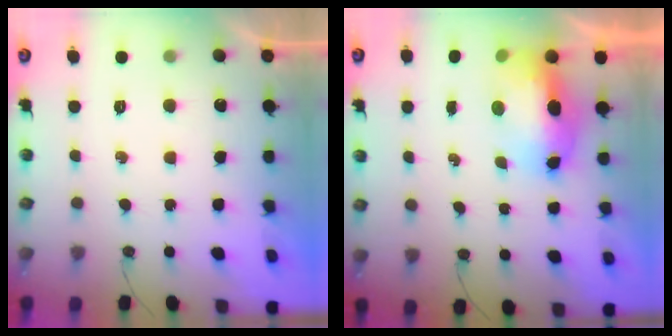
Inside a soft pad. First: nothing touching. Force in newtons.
{"total": 9.4, "press": 9.2, "slide": 2.2}